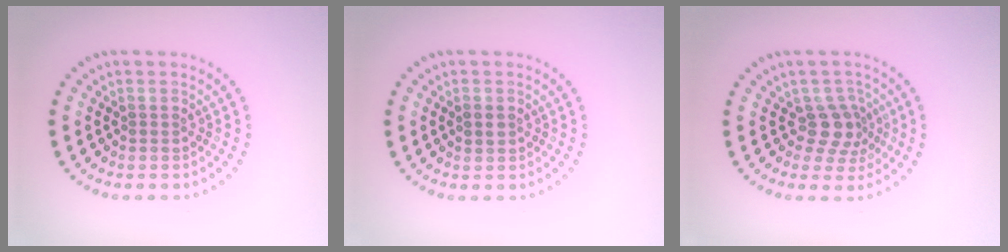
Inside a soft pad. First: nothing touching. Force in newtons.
{"total": 1.1, "press": 1.1, "slide": 0.2}
{"total": 2.8, "press": 2.0, "slide": 2.0}